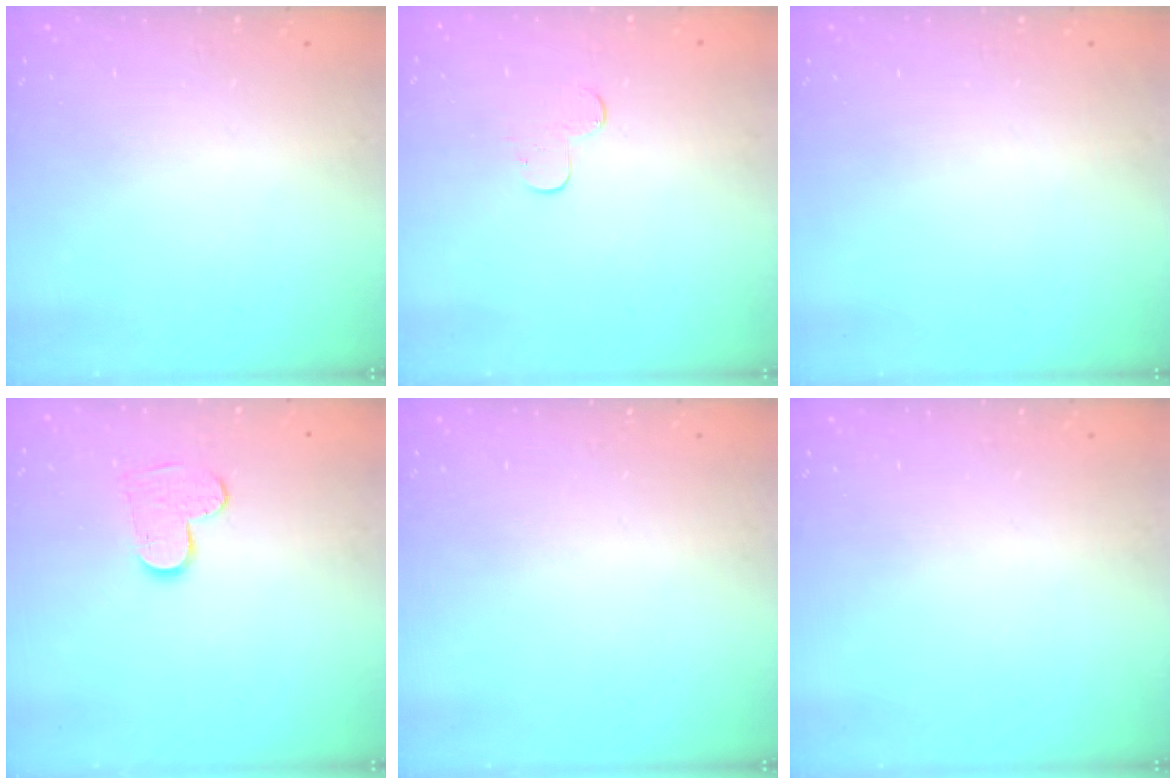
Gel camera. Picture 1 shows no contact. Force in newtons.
{"total": 5.7, "press": 5.7, "slide": 0.5}
{"total": 0.0}
{"total": 6.9, "press": 6.9, "slide": 0.5}
{"total": 0.0}
{"total": 0.0}